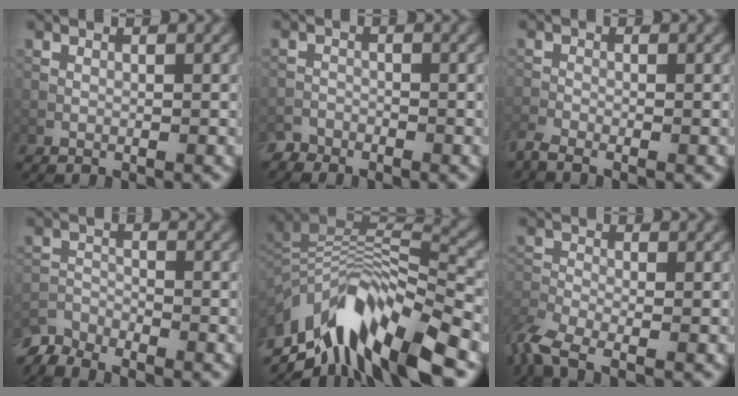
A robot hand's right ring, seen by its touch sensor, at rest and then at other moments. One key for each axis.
{"total": 1.7, "fx": -1.7, "fy": 0.5, "fz": -0.1, "tx": -0.002, "ty": 0.002, "tz": -0.032}
{"total": 1.9, "fx": -1.7, "fy": 0.3, "fz": 0.7, "tx": -0.021, "ty": -0.010, "tz": -0.045}
{"total": 3.7, "fx": -3.5, "fy": 0.8, "fz": 0.5, "tx": -0.011, "ty": -0.012, "tz": -0.076}
{"total": 12.5, "fx": -7.2, "fy": 4.6, "fz": 9.2, "tx": -0.185, "ty": 0.016, "tz": -0.124}
{"total": 5.2, "fx": -3.9, "fy": 1.7, "fz": 3.0, "tx": -0.068, "ty": -0.013, "tz": -0.091}